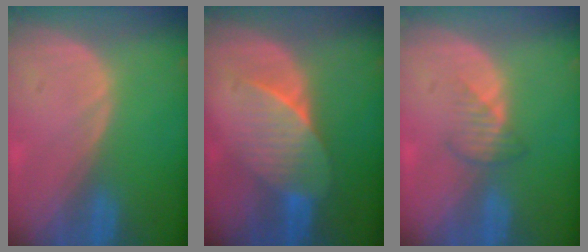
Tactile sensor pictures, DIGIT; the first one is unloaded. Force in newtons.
{"total": 7.2, "press": 6.7, "slide": 2.6}
{"total": 2.7, "press": 2.6, "slide": 0.6}